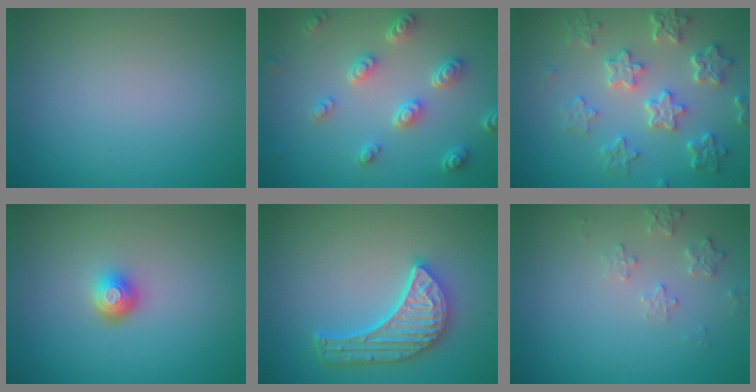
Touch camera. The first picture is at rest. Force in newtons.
{"total": 4.5, "press": 3.4, "slide": 3.0}
{"total": 6.0, "press": 4.6, "slide": 4.0}
{"total": 2.0, "press": 1.4, "slide": 1.4}
{"total": 5.7, "press": 4.3, "slide": 3.6}
{"total": 1.9, "press": 1.8, "slide": 0.2}